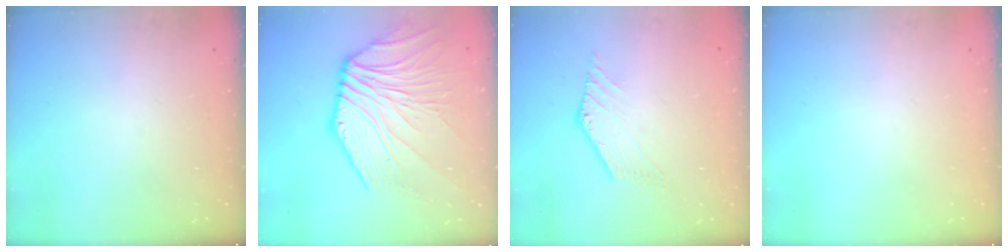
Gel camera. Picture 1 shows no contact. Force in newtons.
{"total": 12.4, "press": 12.1, "slide": 2.2}
{"total": 1.5, "press": 1.5, "slide": 0.3}
{"total": 0.0}